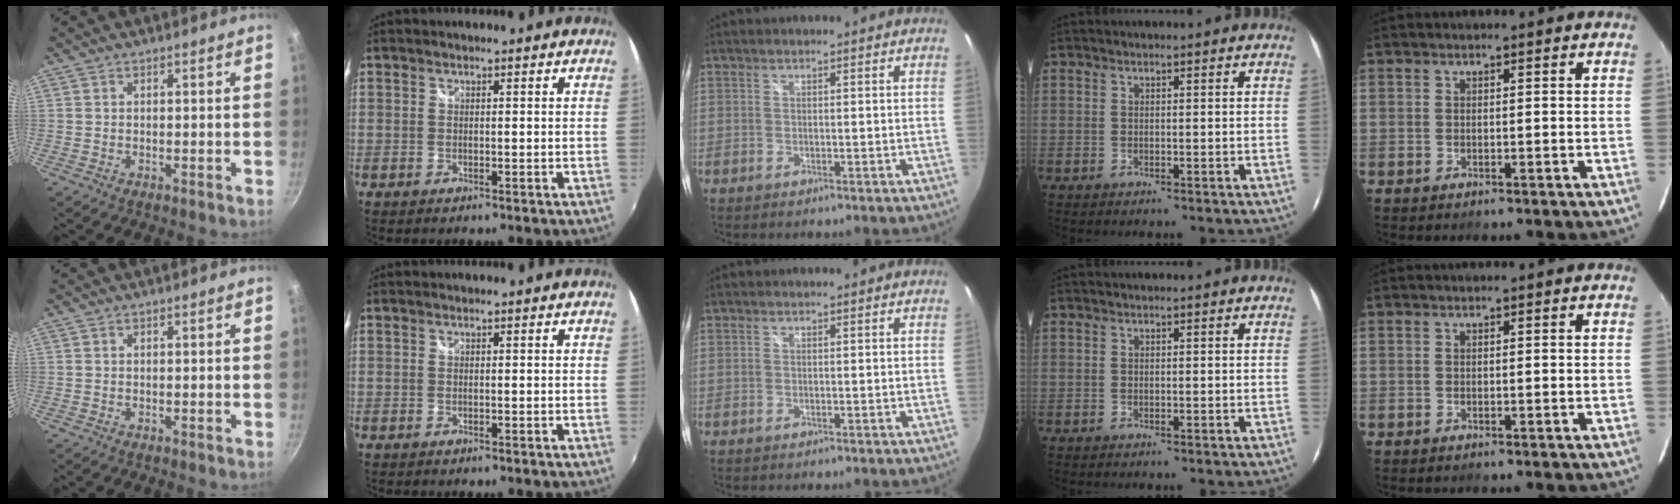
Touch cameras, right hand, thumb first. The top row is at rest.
{}